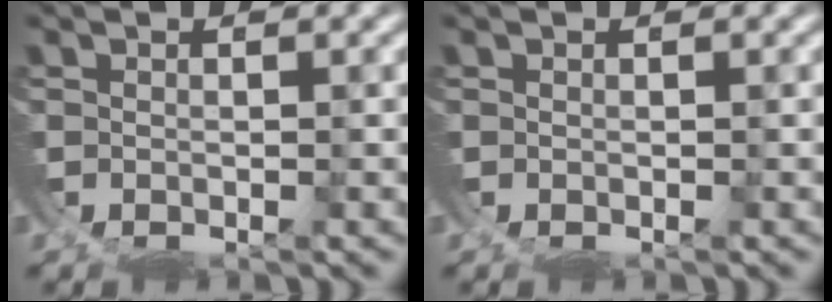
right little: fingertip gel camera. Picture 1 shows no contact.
{"total": 0.0}